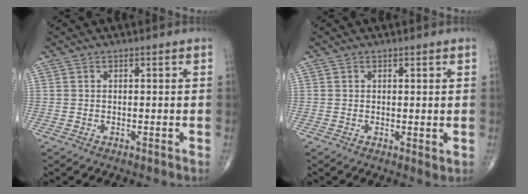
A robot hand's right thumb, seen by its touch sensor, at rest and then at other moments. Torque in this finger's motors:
{"motor_torque": [-0.61, 0.01, -0.12, -0.05, 0.04]}